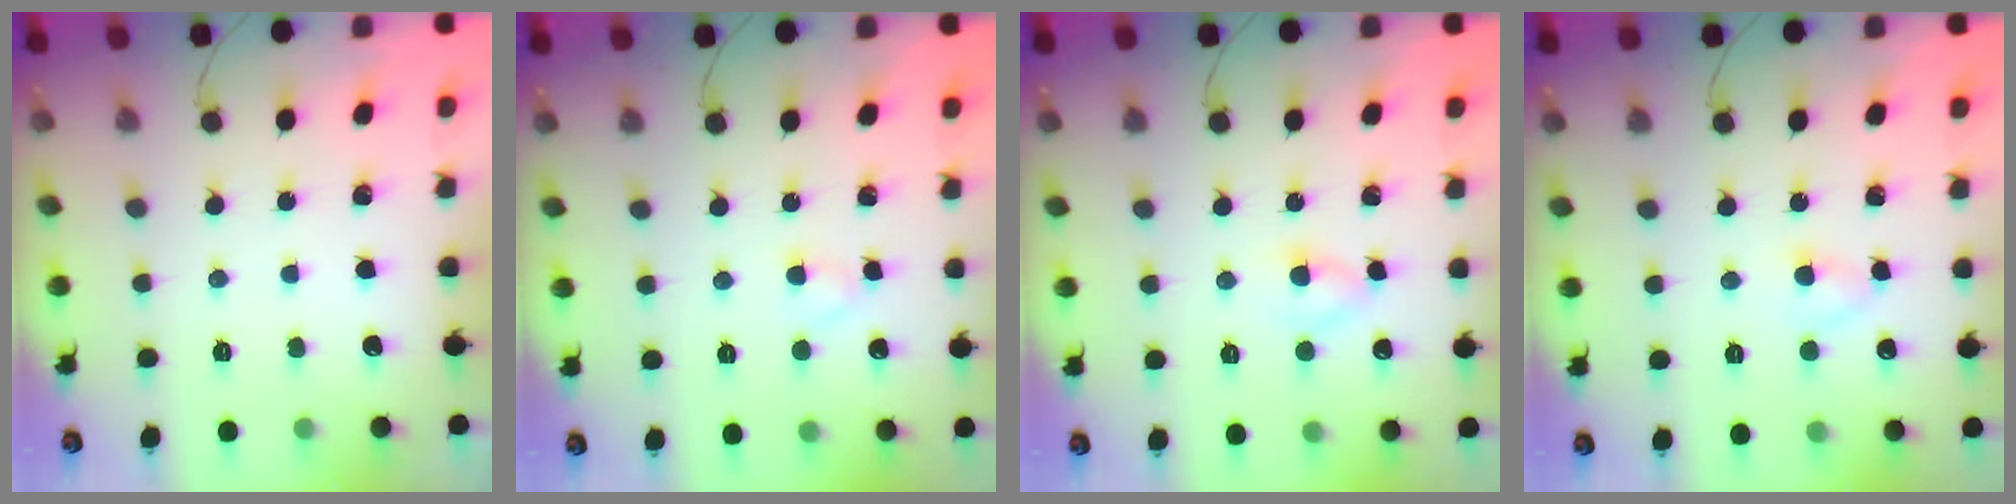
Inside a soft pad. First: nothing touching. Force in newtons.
{"total": 1.9, "press": 1.7, "slide": 0.9}
{"total": 2.9, "press": 2.6, "slide": 1.3}
{"total": 2.9, "press": 2.6, "slide": 1.1}